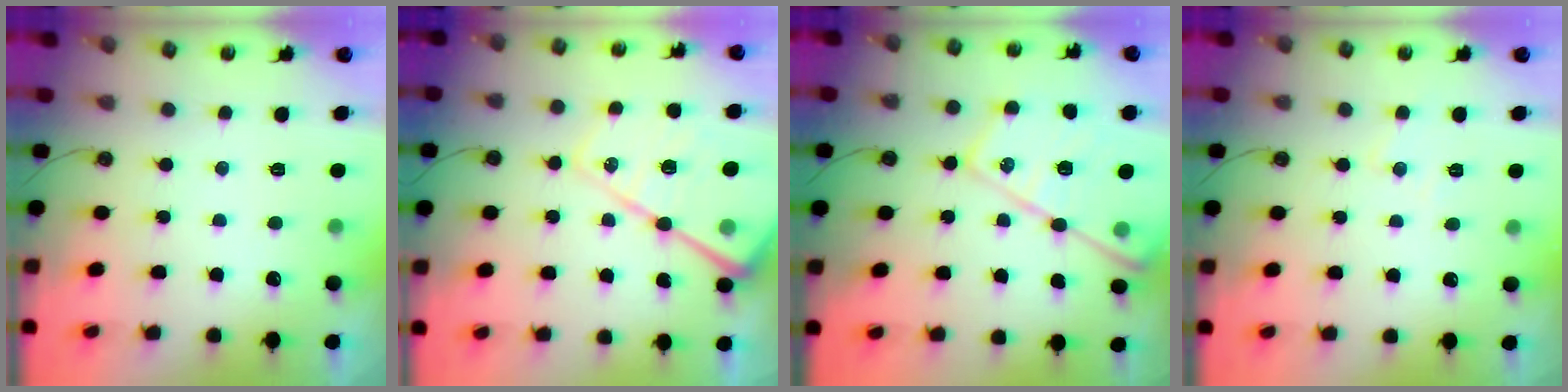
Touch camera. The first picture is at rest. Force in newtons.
{"total": 21.2, "press": 21.0, "slide": 2.6}
{"total": 20.2, "press": 20.1, "slide": 1.3}
{"total": 5.5, "press": 5.5, "slide": 0.8}